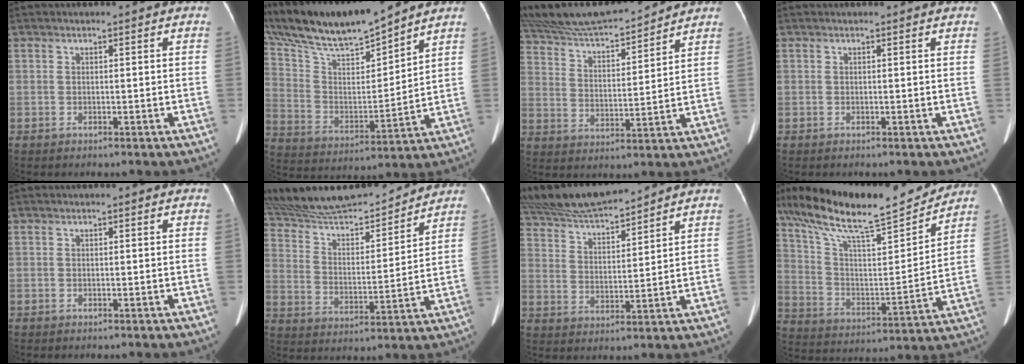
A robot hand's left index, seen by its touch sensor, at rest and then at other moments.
{"total": 17.9, "force": [16.1, 1.4, 7.7], "torque": [-0.160, 0.011, 0.297]}
{"total": 18.9, "force": [17.5, 2.2, 6.7], "torque": [-0.130, 0.022, 0.291]}
{"total": 1.3, "force": [1.2, 0.0, 0.3], "torque": [-0.009, 0.011, 0.015]}
{"total": 0.0}
{"total": 21.2, "force": [19.7, 3.0, 7.2], "torque": [-0.136, 0.004, 0.319]}
{"total": 14.6, "force": [13.6, 0.8, 5.3], "torque": [-0.107, 0.019, 0.246]}
{"total": 22.8, "force": [19.3, 2.6, 11.8], "torque": [-0.215, 0.009, 0.316]}